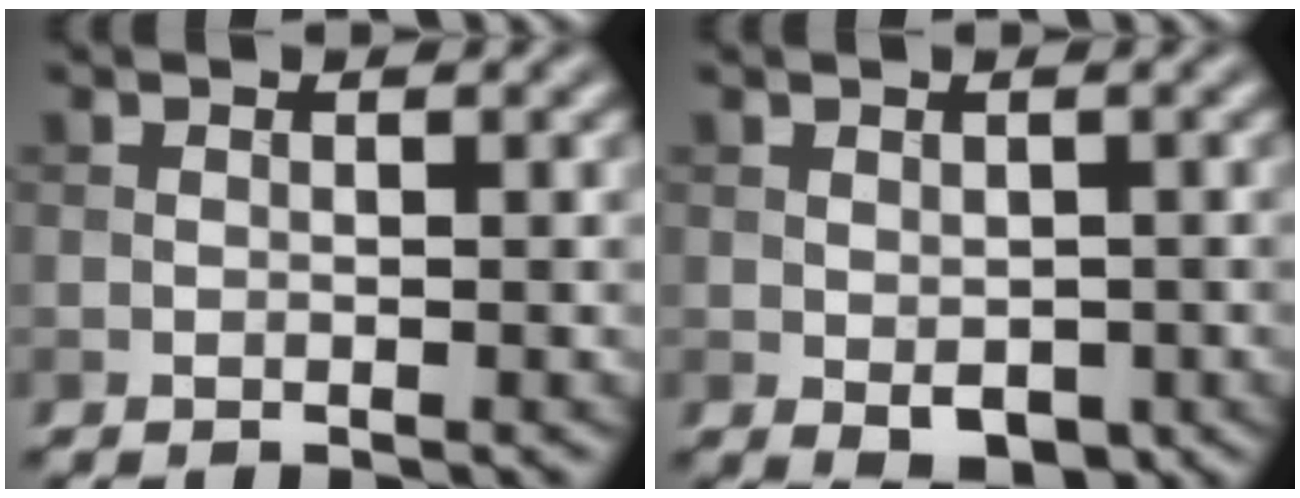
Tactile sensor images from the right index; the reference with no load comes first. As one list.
[{"total": 2.7, "force": [-0.8, 1.6, 2.0], "torque": [-0.030, -0.010, -0.005]}]